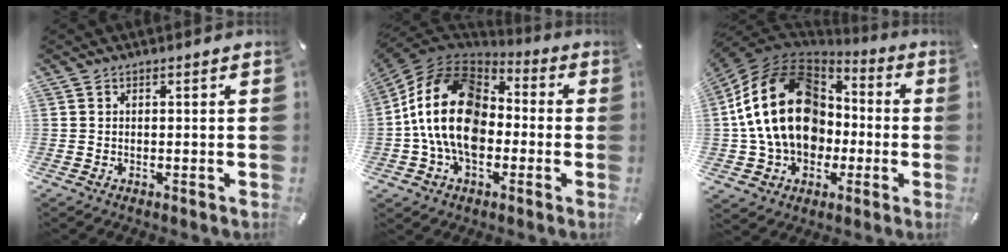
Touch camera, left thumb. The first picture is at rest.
{"total": 20.4, "force": [-2.2, 14.5, 14.2], "torque": [-0.288, 0.028, -0.042]}
{"total": 22.8, "force": [0.5, 17.6, 14.5], "torque": [-0.307, 0.016, 0.013]}